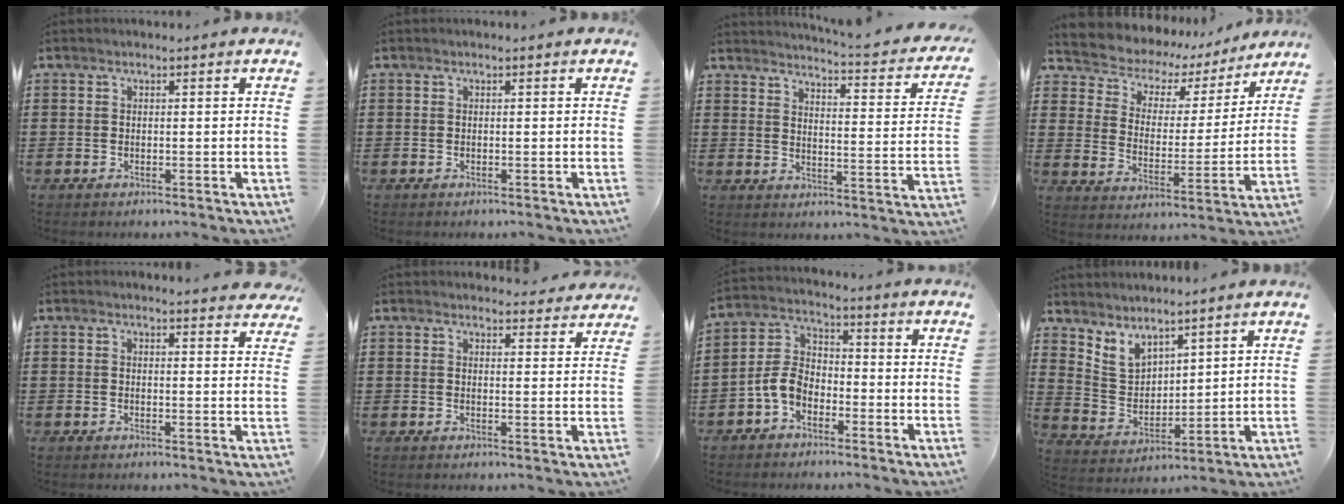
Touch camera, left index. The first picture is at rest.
{"total": 0.0}
{"total": 3.3, "force": [3.0, -0.4, 1.3], "torque": [-0.029, -0.039, 0.039]}
{"total": 4.5, "force": [3.5, 2.8, 0.2], "torque": [-0.038, -0.029, 0.055]}
{"total": 2.4, "force": [2.3, 0.2, 0.4], "torque": [-0.006, -0.007, 0.043]}
{"total": 3.1, "force": [3.0, 0.5, 0.4], "torque": [-0.009, -0.012, 0.054]}
{"total": 5.8, "force": [-3.4, 3.5, 3.1], "torque": [-0.093, 0.005, -0.078]}
{"total": 4.8, "force": [4.1, 2.5, 0.6], "torque": [-0.037, -0.014, 0.076]}